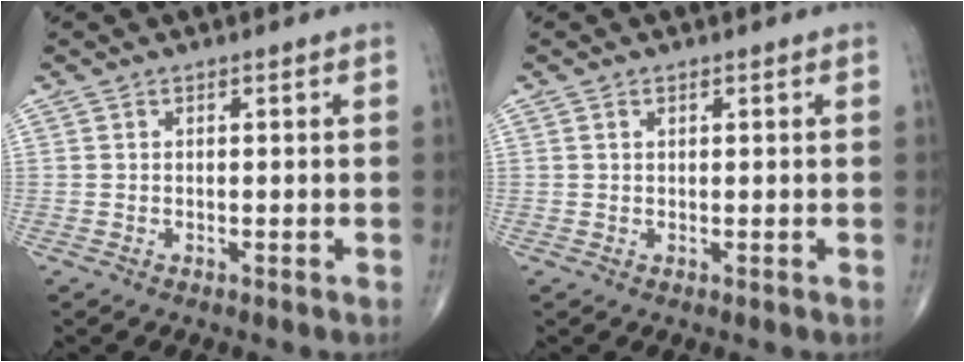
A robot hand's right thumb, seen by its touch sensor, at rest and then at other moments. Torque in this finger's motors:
{"motor_torque": [-0.27, 0.10, -0.06, 0.22, 0.04]}